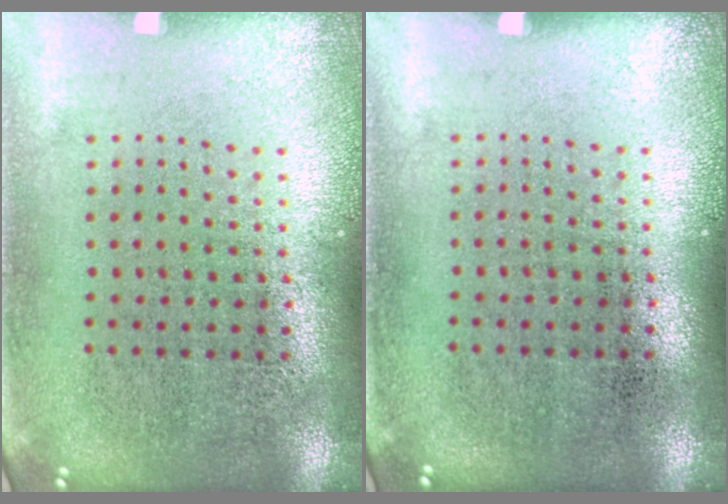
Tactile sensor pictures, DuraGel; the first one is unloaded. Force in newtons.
{"total": 0.0}